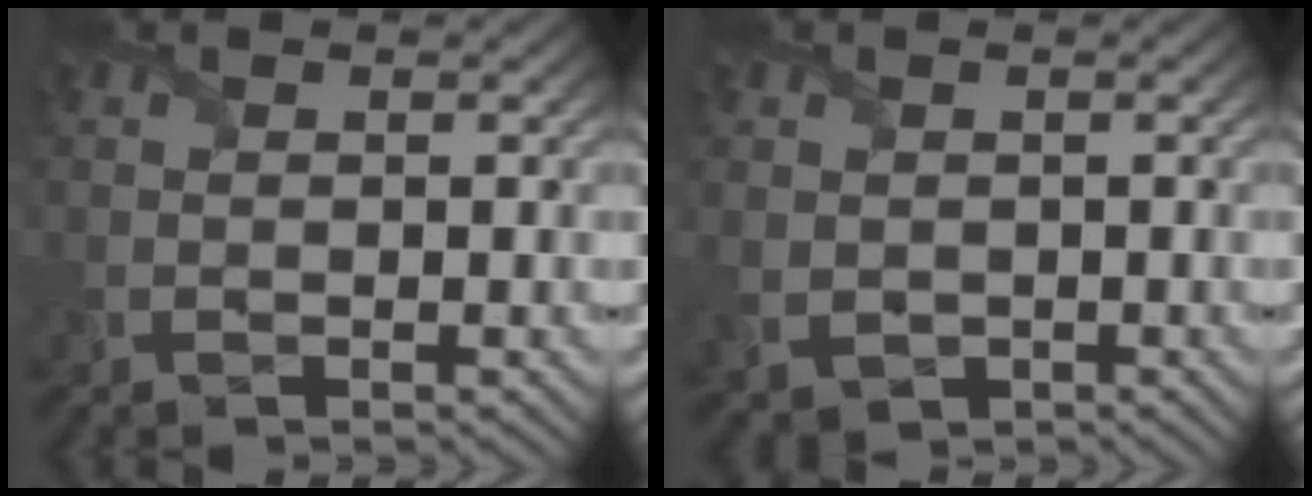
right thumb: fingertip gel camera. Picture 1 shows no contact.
{"total": 2.8, "force": [-0.2, 2.4, 1.3], "torque": [-0.057, -0.013, 0.000]}